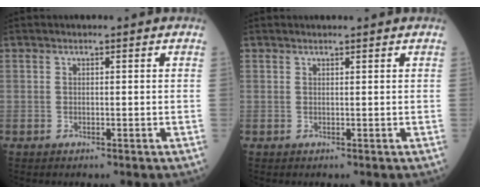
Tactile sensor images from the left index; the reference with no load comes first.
{"total": 1.7, "force": [1.7, 0.0, 0.4], "torque": [-0.009, 0.010, 0.024]}